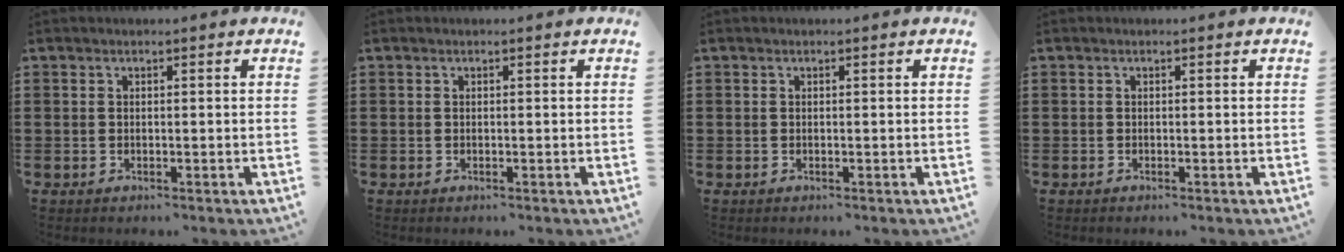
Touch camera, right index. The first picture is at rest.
{"total": 0.0}
{"total": 0.0}
{"total": 0.0}